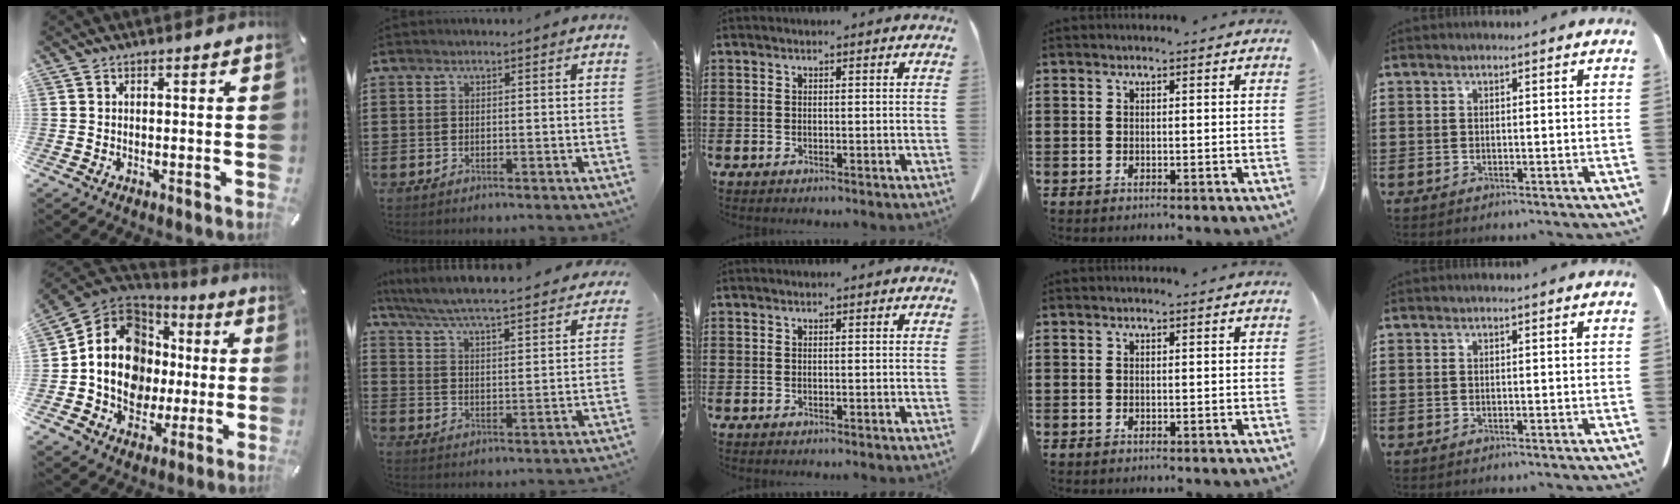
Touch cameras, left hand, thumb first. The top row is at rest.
{"thumb": {"total": 16.1, "force": [-0.1, 13.7, 8.5], "torque": [-0.176, -0.007, 0.003]}, "index": {"total": 5.0, "force": [4.7, -0.5, 1.6], "torque": [-0.056, -0.044, 0.071]}}